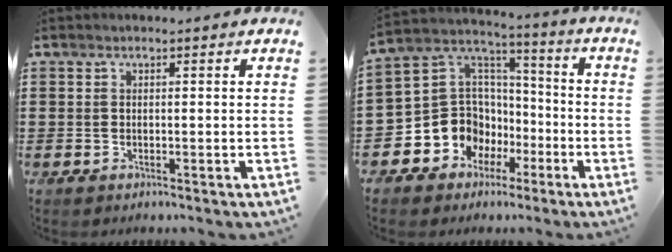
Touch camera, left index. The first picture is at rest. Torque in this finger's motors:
{"motor_torque": [1.21, 0.94, 0.39, 0.08]}